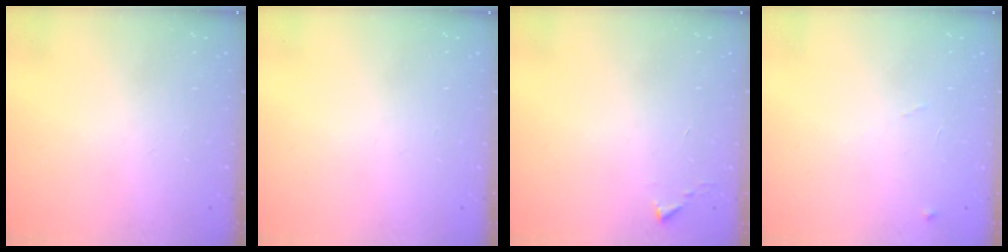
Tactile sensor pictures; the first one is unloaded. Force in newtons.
{"total": 0.0}
{"total": 1.1, "press": 1.1, "slide": 0.1}
{"total": 6.2, "press": 6.2, "slide": 0.8}